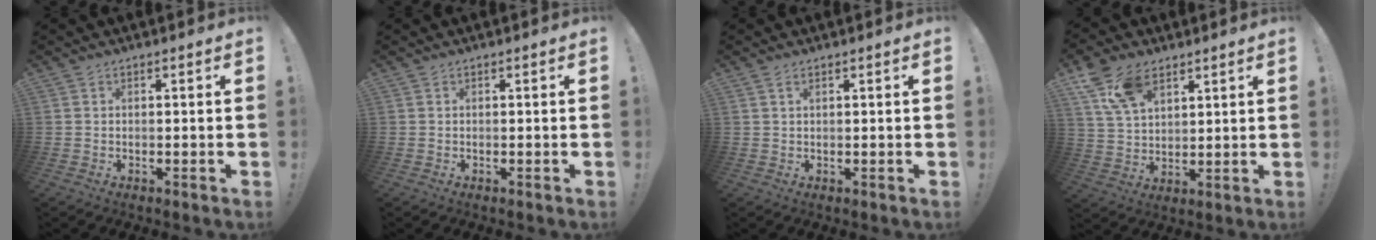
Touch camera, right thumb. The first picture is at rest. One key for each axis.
{"total": 0.0}
{"total": 1.4, "fx": 0.8, "fy": 0.4, "fz": 1.1, "tx": -0.014, "ty": -0.004, "tz": 0.013}
{"total": 12.5, "fx": 7.3, "fy": 7.7, "fz": 6.4, "tx": -0.113, "ty": -0.025, "tz": 0.144}